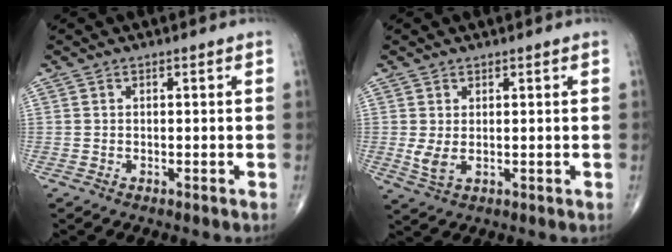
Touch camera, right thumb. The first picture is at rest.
{"total": 3.1, "force": [0.3, 1.6, 2.6], "torque": [-0.058, -0.006, 0.014]}